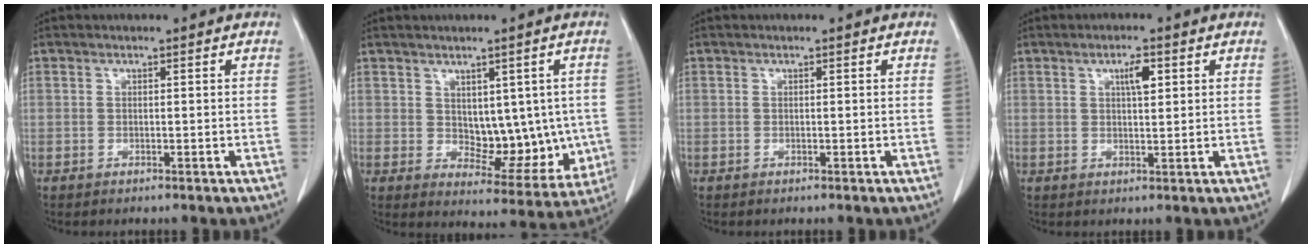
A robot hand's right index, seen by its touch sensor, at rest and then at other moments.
{"total": 9.6, "force": [0.5, 5.8, 7.6], "torque": [-0.080, 0.002, 0.028]}
{"total": 0.0}
{"total": 3.2, "force": [1.3, 0.8, 2.8], "torque": [-0.047, 0.000, 0.021]}